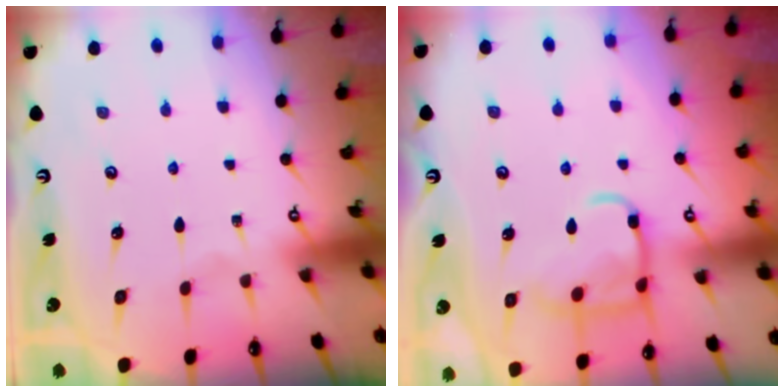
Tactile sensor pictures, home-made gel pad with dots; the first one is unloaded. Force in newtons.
{"total": 11.2, "press": 11.1, "slide": 1.0}